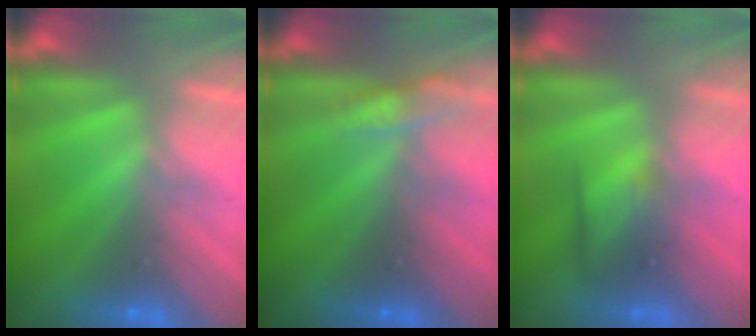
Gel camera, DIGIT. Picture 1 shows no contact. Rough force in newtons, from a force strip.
{"total": 2.7}
{"total": 2.4}